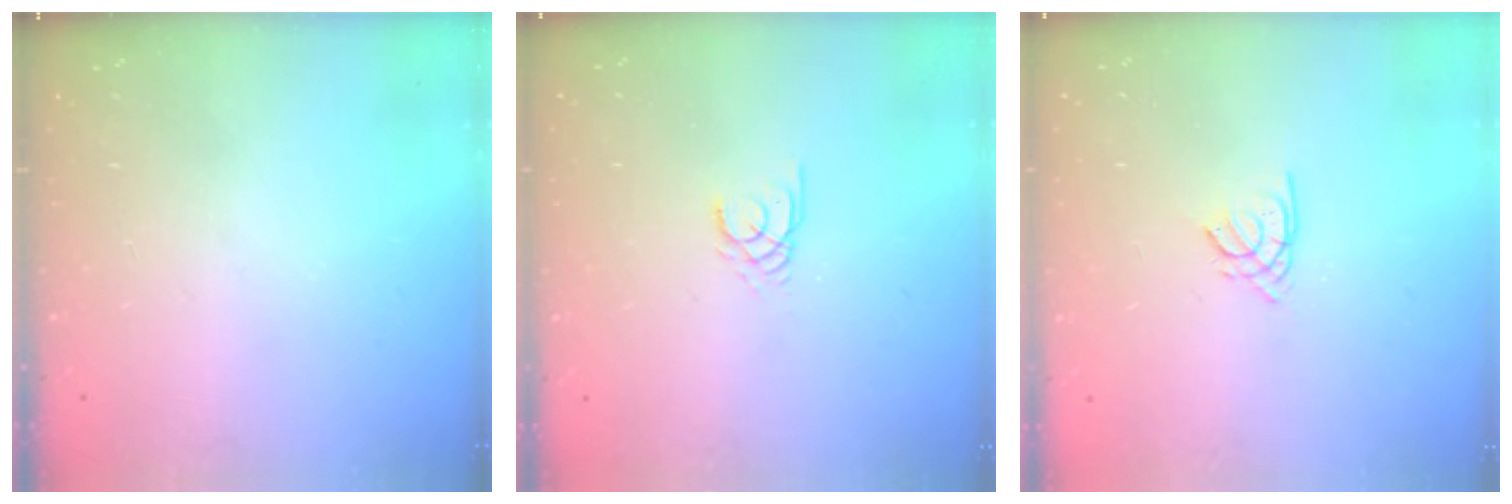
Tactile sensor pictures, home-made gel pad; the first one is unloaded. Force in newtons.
{"total": 2.4, "press": 2.4, "slide": 0.1}
{"total": 1.5, "press": 1.4, "slide": 0.4}